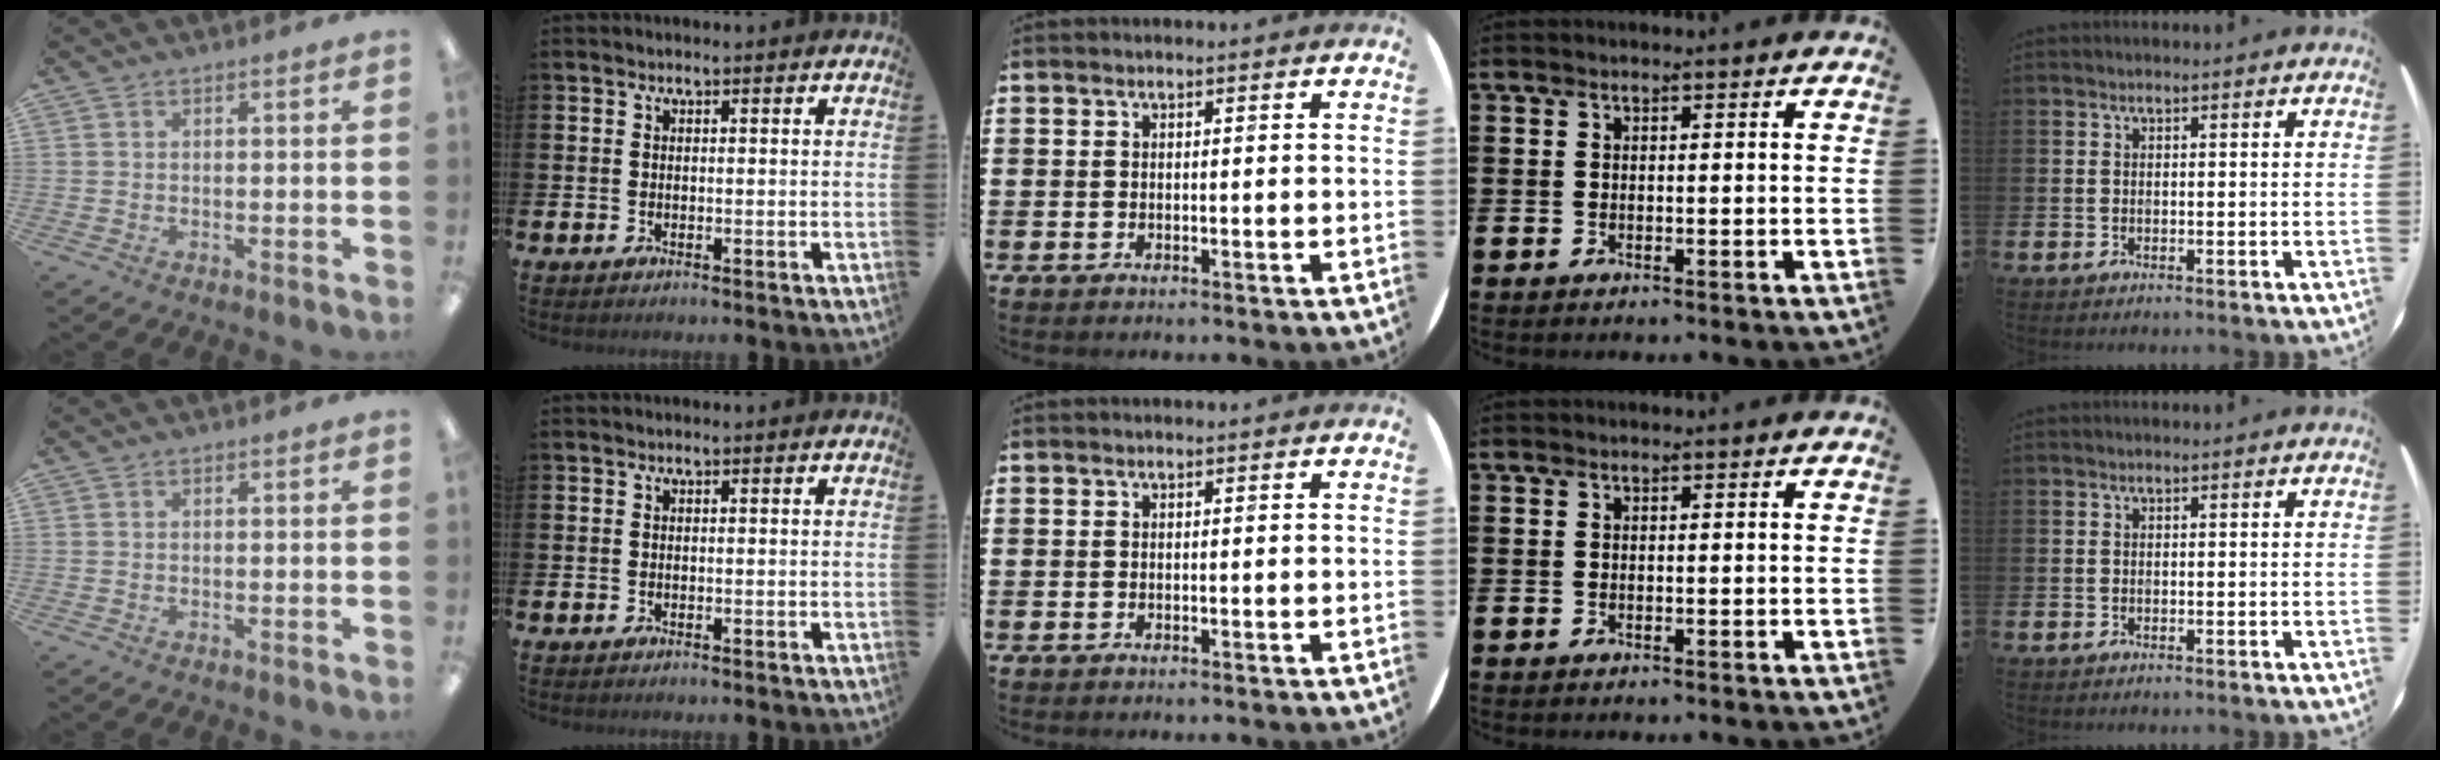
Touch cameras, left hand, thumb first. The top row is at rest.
{}